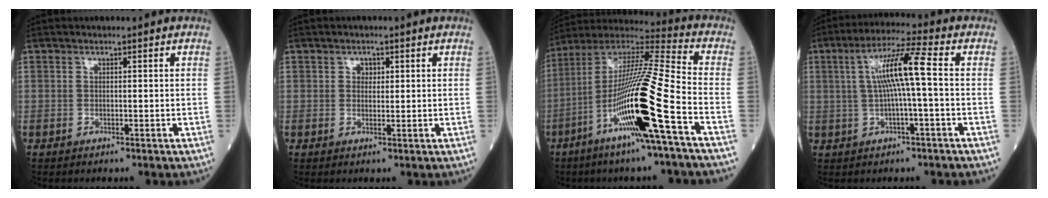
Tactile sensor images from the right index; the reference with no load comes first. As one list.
[{"total": 1.3, "force": [0.6, 1.1, 0.6], "torque": [-0.006, 0.000, 0.008]}, {"total": 20.4, "force": [-7.4, -0.4, 19.0], "torque": [-0.381, -0.022, -0.147]}, {"total": 8.4, "force": [0.6, -0.2, 8.4], "torque": [-0.156, 0.016, 0.010]}]